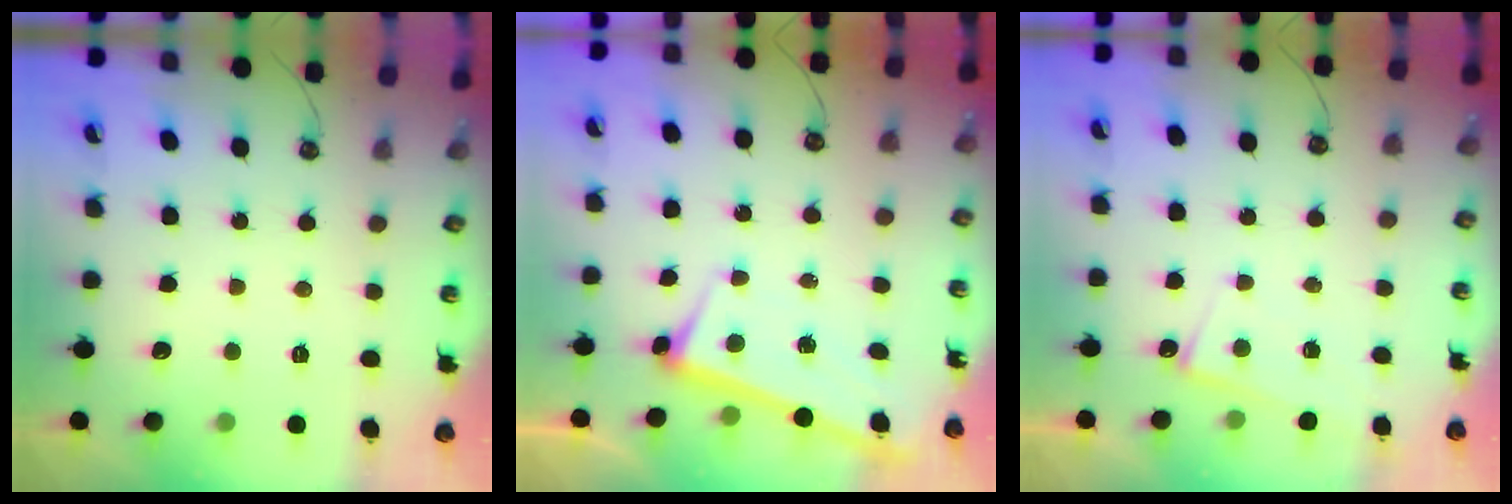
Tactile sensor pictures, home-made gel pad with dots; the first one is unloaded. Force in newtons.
{"total": 2.9, "press": 2.8, "slide": 0.4}
{"total": 1.3, "press": 1.2, "slide": 0.4}